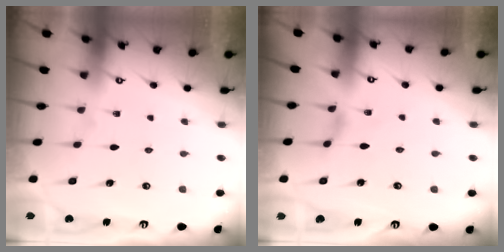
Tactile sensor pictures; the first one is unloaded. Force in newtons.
{"total": 0.7, "press": 0.6, "slide": 0.3}